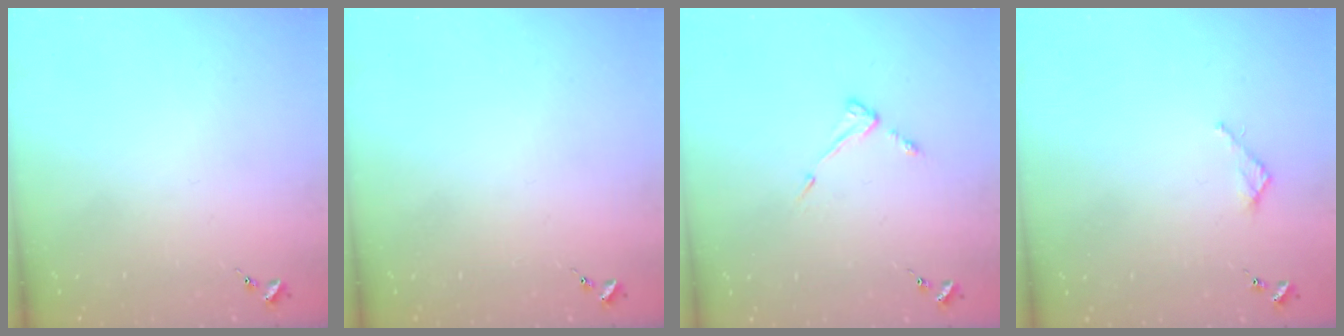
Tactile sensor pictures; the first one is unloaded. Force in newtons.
{"total": 0.0}
{"total": 5.2, "press": 5.1, "slide": 0.6}
{"total": 2.7, "press": 2.7, "slide": 0.2}